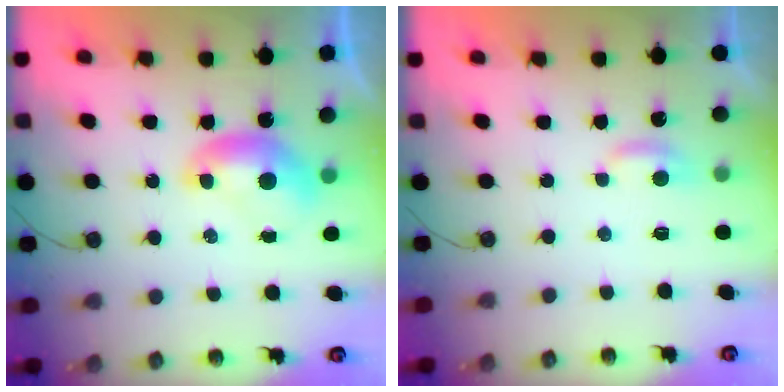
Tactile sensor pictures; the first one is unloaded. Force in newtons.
{"total": 2.9, "press": 2.9, "slide": 0.3}